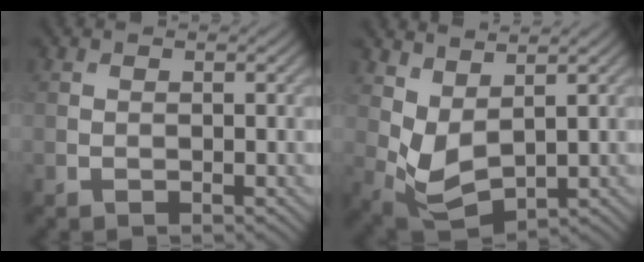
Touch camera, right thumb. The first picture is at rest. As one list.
[{"total": 5.6, "force": [2.5, 3.0, 4.1], "torque": [-0.107, -0.006, 0.053]}]